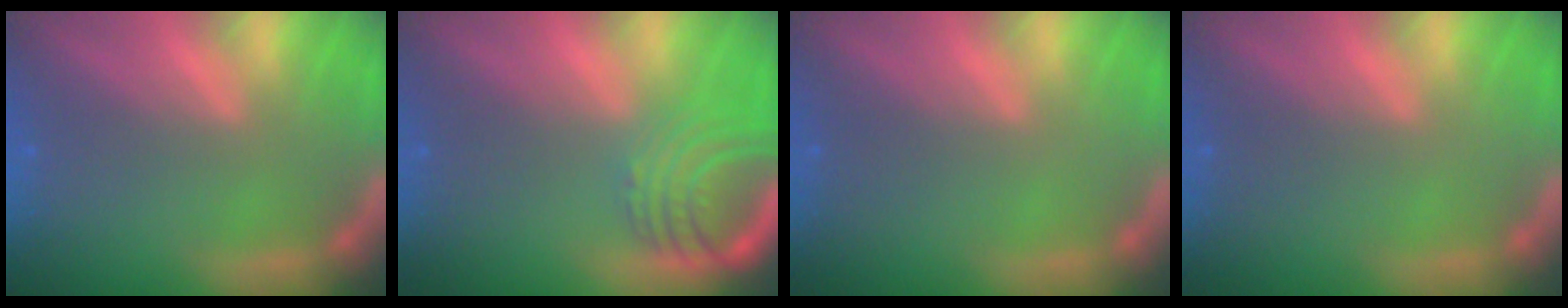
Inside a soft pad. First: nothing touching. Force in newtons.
{"total": 6.1}
{"total": 0.0}
{"total": 0.0}